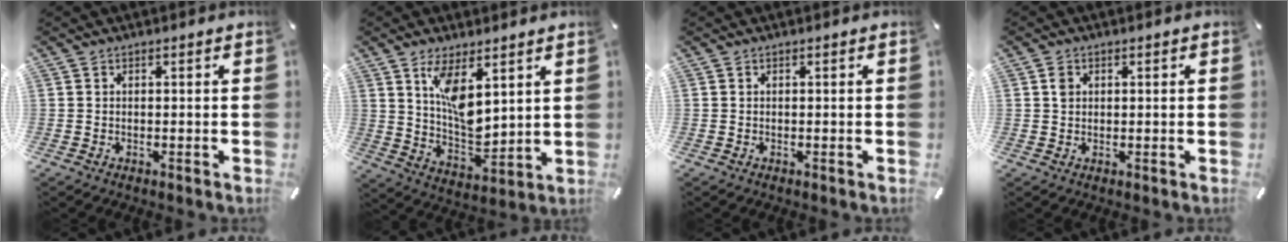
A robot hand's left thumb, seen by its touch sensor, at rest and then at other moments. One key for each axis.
{"total": 10.7, "fx": 5.3, "fy": 5.4, "fz": 7.6, "tx": -0.140, "ty": -0.031, "tz": 0.094}
{"total": 0.0}
{"total": 1.4, "fx": 0.4, "fy": 1.3, "fz": 0.5, "tx": -0.003, "ty": 0.003, "tz": 0.004}